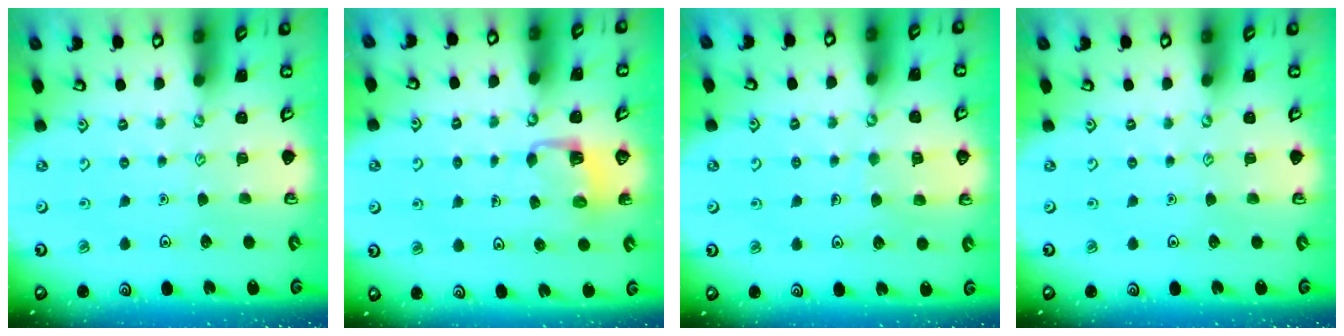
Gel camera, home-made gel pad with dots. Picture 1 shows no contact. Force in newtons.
{"total": 3.8, "press": 3.8, "slide": 0.3}
{"total": 5.8, "press": 5.7, "slide": 0.4}
{"total": 0.0}